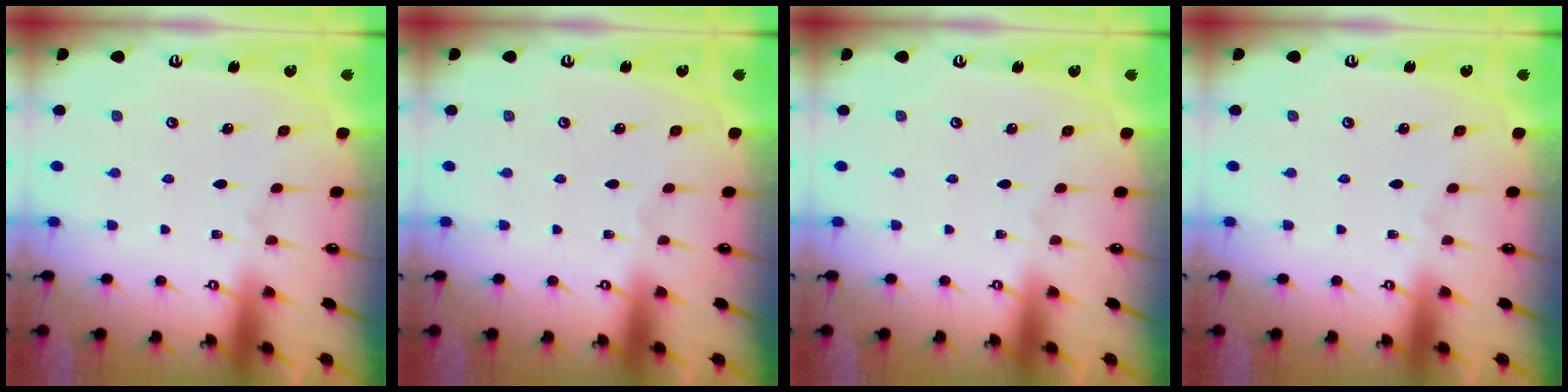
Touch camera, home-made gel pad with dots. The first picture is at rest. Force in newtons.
{"total": 0.0}
{"total": 0.0}
{"total": 0.0}